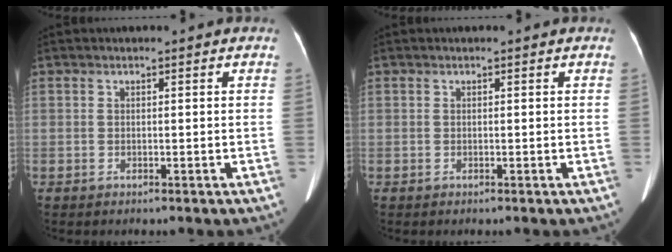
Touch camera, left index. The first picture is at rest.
{"total": 0.0}